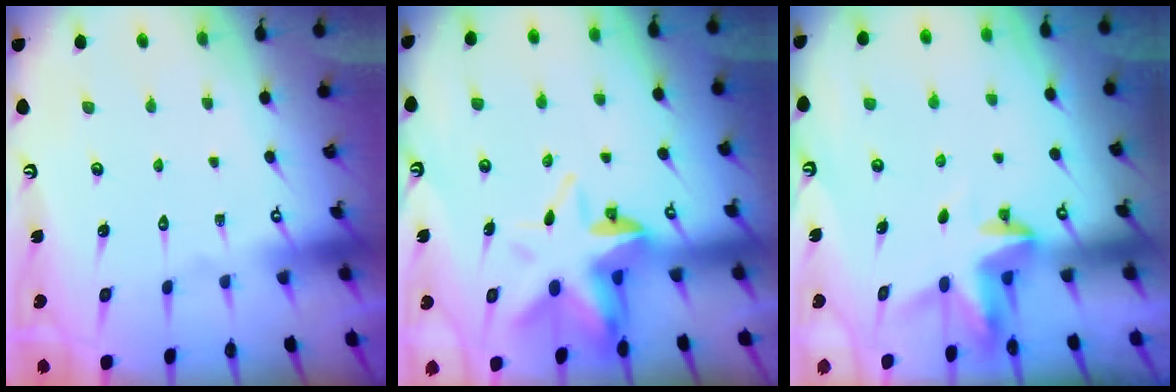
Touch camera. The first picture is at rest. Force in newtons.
{"total": 7.9, "press": 7.7, "slide": 1.7}
{"total": 3.4, "press": 3.4, "slide": 0.3}